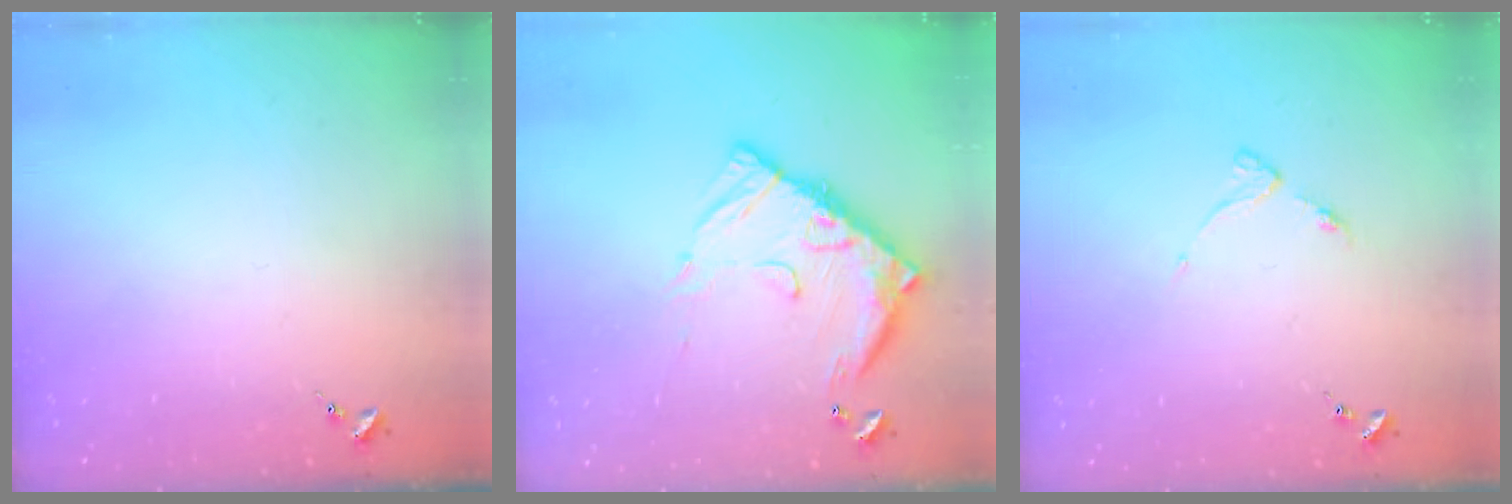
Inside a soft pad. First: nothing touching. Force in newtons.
{"total": 14.4, "press": 14.4, "slide": 1.3}
{"total": 3.5, "press": 3.5, "slide": 0.5}